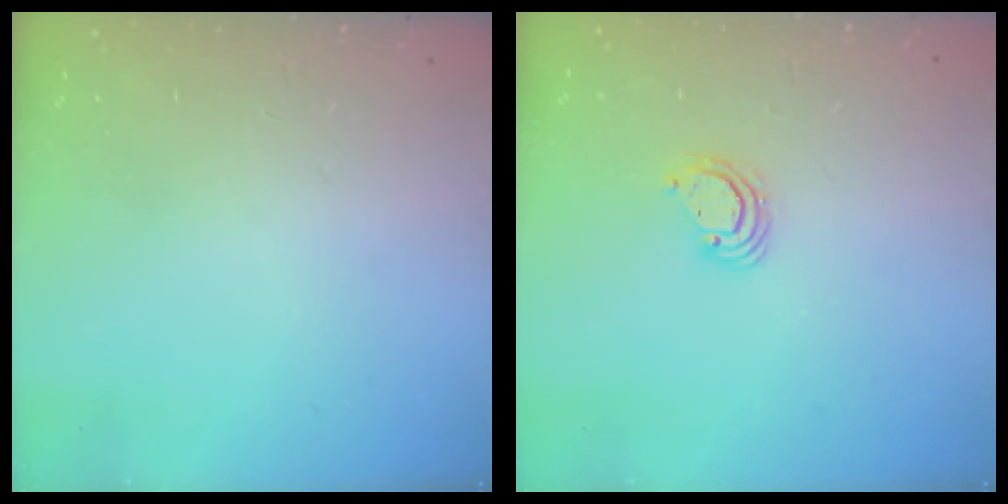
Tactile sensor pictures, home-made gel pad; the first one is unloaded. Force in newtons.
{"total": 3.7, "press": 3.7, "slide": 0.3}